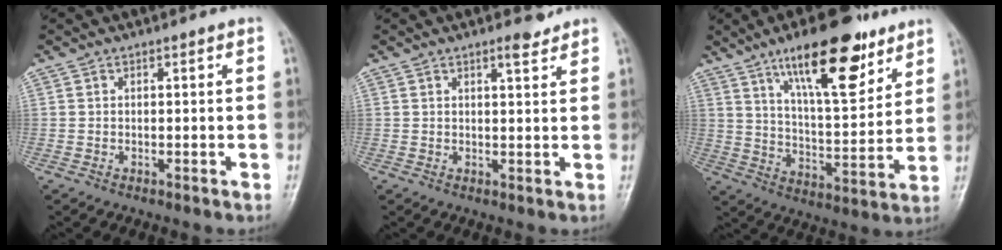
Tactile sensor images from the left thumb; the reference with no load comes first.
{"total": 2.6, "force": [2.1, 0.6, 1.5], "torque": [-0.021, -0.015, 0.032]}
{"total": 18.4, "force": [11.2, 6.2, 13.2], "torque": [-0.175, -0.054, 0.187]}